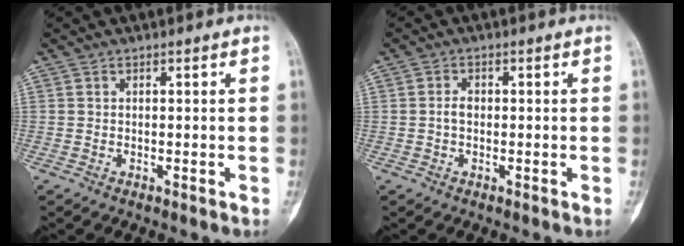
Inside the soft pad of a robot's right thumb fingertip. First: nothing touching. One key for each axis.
{"total": 1.8, "fx": -0.2, "fy": 1.2, "fz": 1.3, "tx": -0.022, "ty": 0.006, "tz": -0.006}